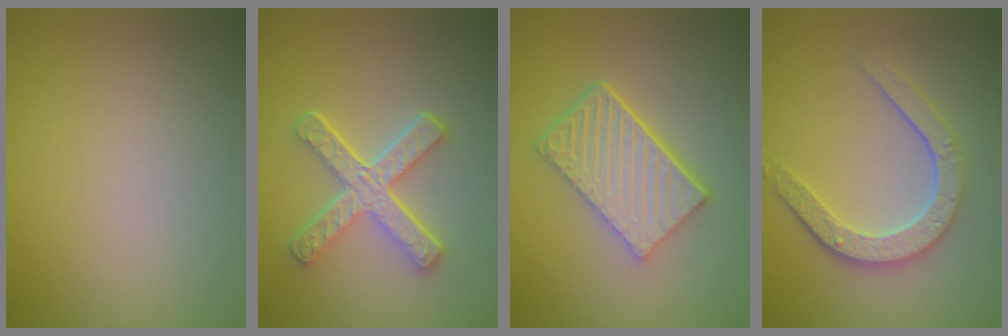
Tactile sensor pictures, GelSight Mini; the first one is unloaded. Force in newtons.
{"total": 5.1, "press": 3.9, "slide": 3.3}
{"total": 6.6, "press": 4.5, "slide": 4.9}
{"total": 4.7, "press": 3.6, "slide": 3.0}